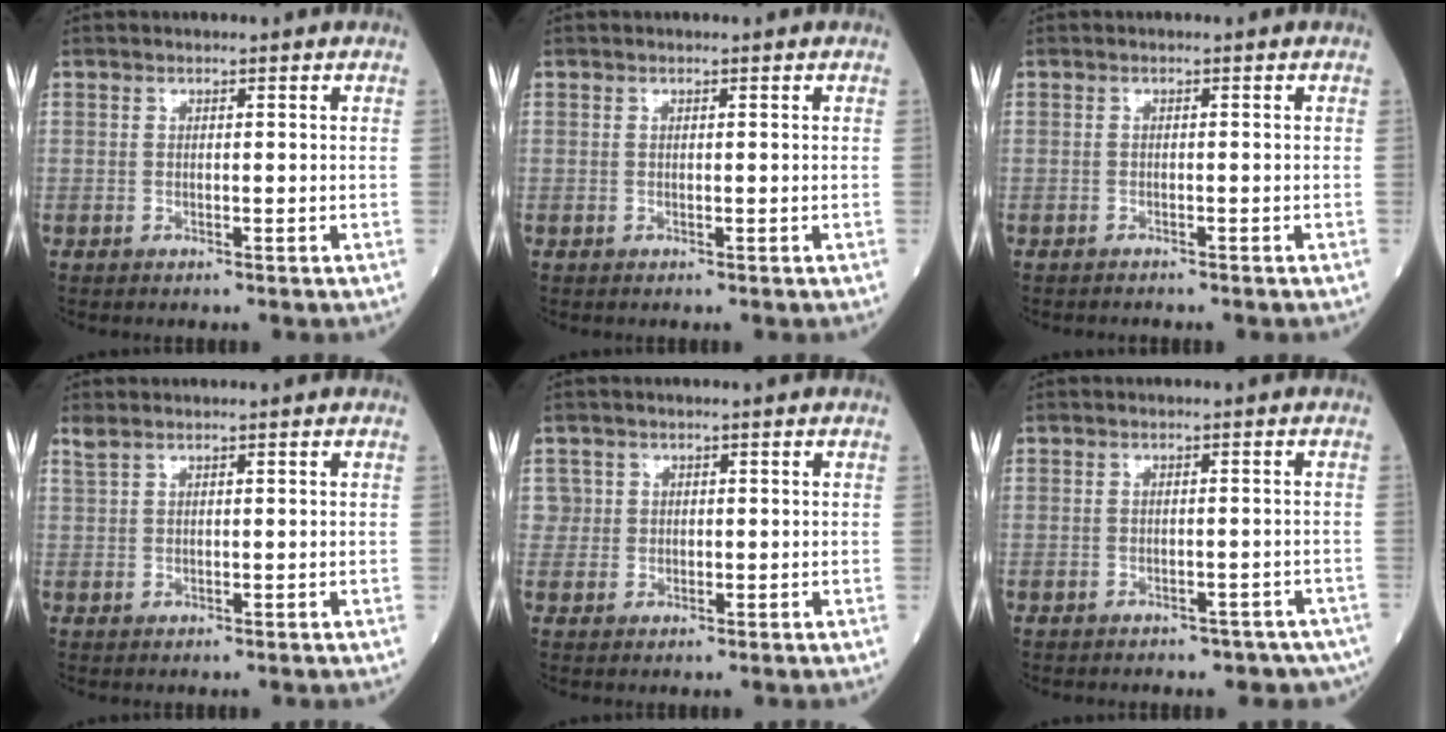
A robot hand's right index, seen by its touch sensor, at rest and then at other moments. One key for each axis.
{"total": 0.0}
{"total": 0.9, "fx": -0.9, "fy": 0.2, "fz": 0.2, "tx": -0.008, "ty": -0.001, "tz": -0.014}
{"total": 1.2, "fx": 1.1, "fy": 0.1, "fz": 0.6, "tx": -0.021, "ty": 0.012, "tz": 0.029}
{"total": 2.0, "fx": 0.6, "fy": 1.9, "fz": -0.2, "tx": 0.015, "ty": 0.004, "tz": 0.008}
{"total": 7.7, "fx": -6.1, "fy": 3.8, "fz": 2.5, "tx": -0.025, "ty": 0.002, "tz": -0.064}